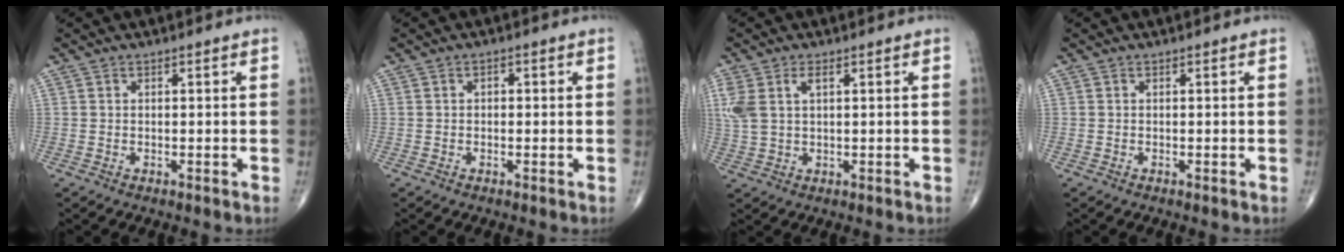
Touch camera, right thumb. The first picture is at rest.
{"total": 1.1, "force": [0.0, 0.8, 0.7], "torque": [-0.004, 0.003, -0.003]}
{"total": 6.2, "force": [2.0, 3.2, 4.9], "torque": [-0.131, 0.013, 0.046]}
{"total": 0.0}